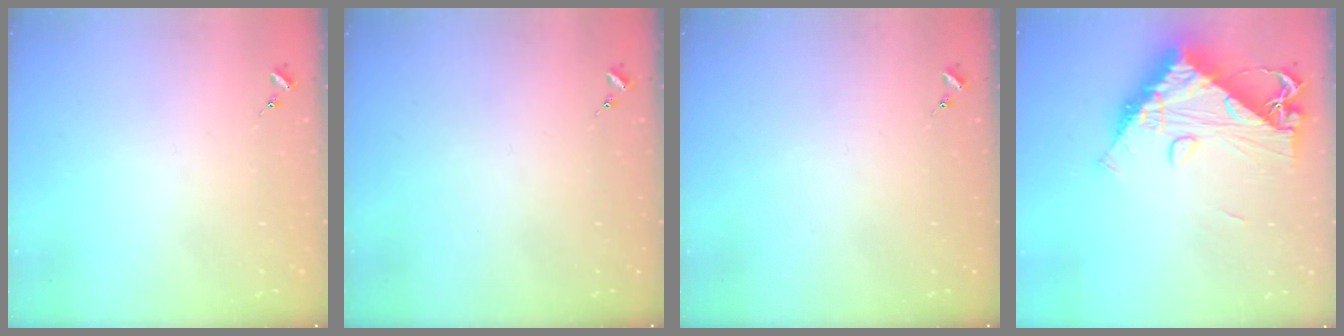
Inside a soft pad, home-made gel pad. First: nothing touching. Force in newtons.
{"total": 0.0}
{"total": 0.0}
{"total": 15.5, "press": 15.5, "slide": 1.5}